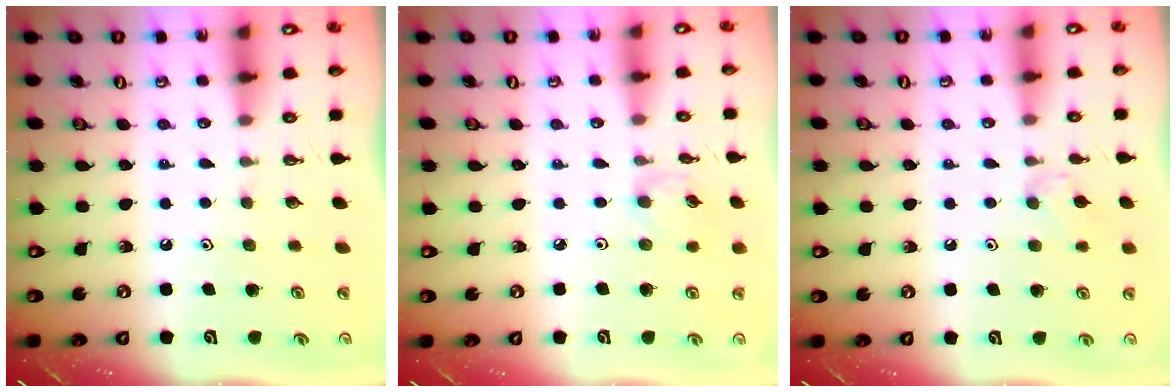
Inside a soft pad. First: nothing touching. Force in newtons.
{"total": 2.6, "press": 2.6, "slide": 0.4}
{"total": 5.4, "press": 5.3, "slide": 0.9}